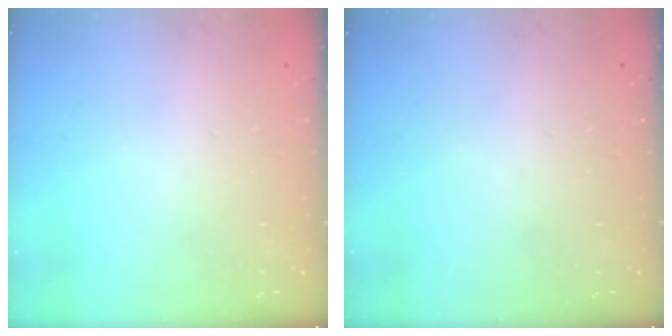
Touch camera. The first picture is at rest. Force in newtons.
{"total": 0.0}